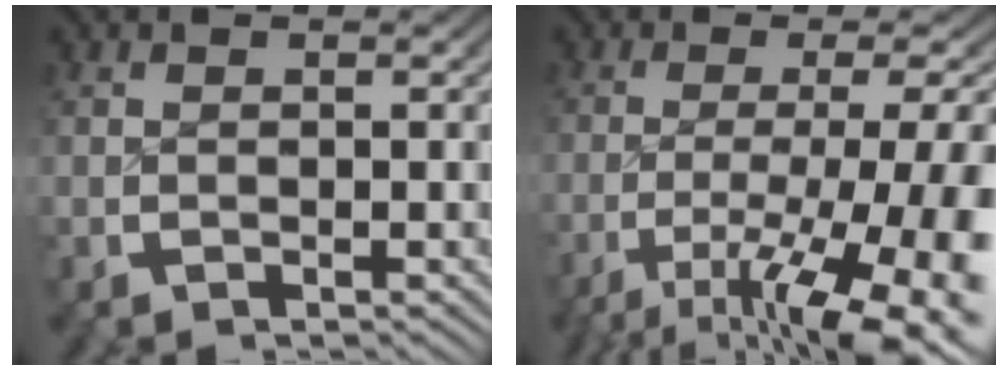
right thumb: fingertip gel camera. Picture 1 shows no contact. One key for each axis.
{"total": 11.9, "fx": -4.5, "fy": 5.2, "fz": 9.7, "tx": -0.169, "ty": -0.037, "tz": -0.044}